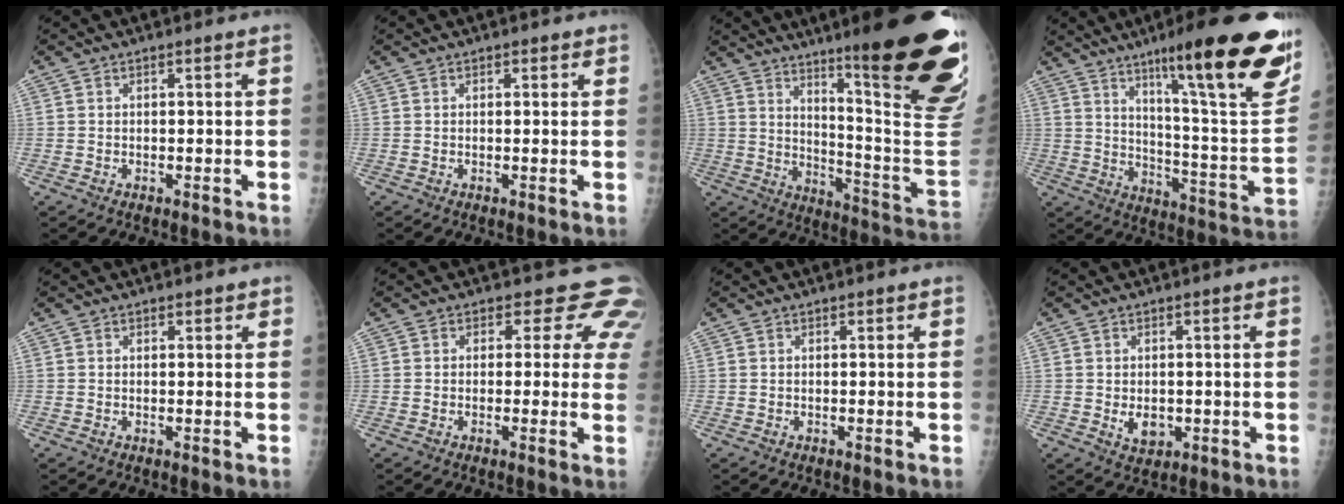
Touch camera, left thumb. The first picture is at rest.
{"total": 1.0, "force": [0.6, 0.6, 0.5], "torque": [0.001, -0.002, 0.004]}
{"total": 29.2, "force": [15.4, 4.2, 24.5], "torque": [-0.248, -0.072, 0.232]}
{"total": 28.2, "force": [15.8, 4.3, 23.0], "torque": [-0.281, -0.063, 0.240]}
{"total": 0.8, "force": [0.6, 0.5, 0.2], "torque": [0.006, -0.003, 0.004]}
{"total": 7.7, "force": [5.5, 4.8, 2.4], "torque": [0.020, -0.016, 0.035]}
{"total": 0.0}
{"total": 3.8, "force": [-0.5, 2.8, 2.5], "torque": [-0.023, -0.003, 0.003]}